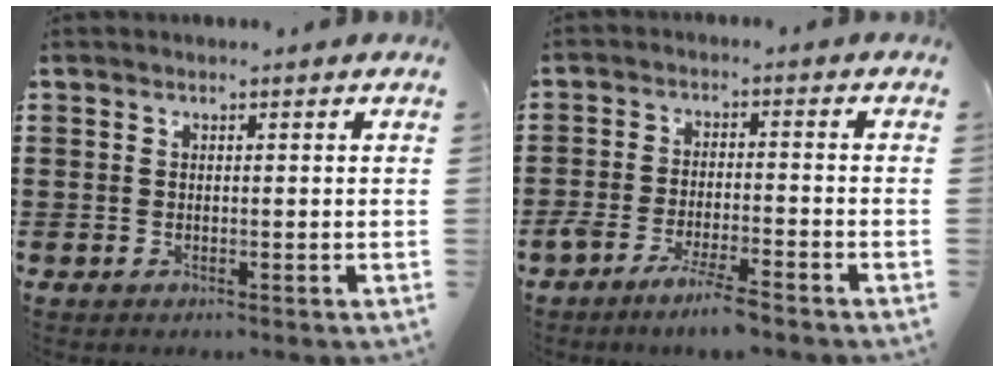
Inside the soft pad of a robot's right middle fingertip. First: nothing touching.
{"total": 5.4, "force": [-4.3, 0.2, 3.3], "torque": [-0.065, -0.009, -0.080]}